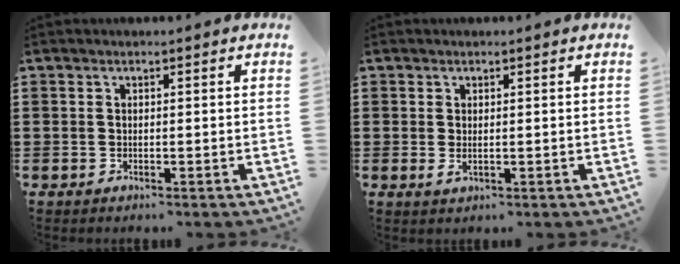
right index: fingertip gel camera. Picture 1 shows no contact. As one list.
[{"total": 1.1, "force": [0.2, 0.3, 1.1], "torque": [-0.021, 0.001, 0.003]}]